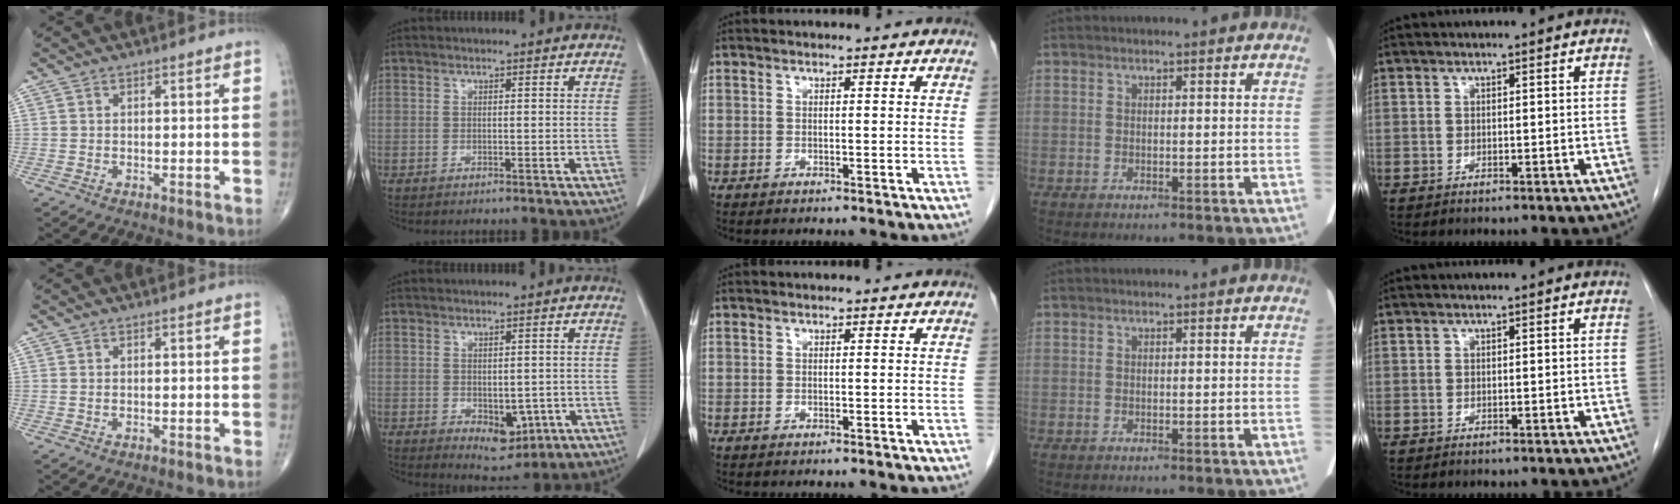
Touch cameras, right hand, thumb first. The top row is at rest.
{"index": {"total": 5.2, "force": [-1.4, 3.0, 4.0], "torque": [-0.046, -0.008, -0.005]}}